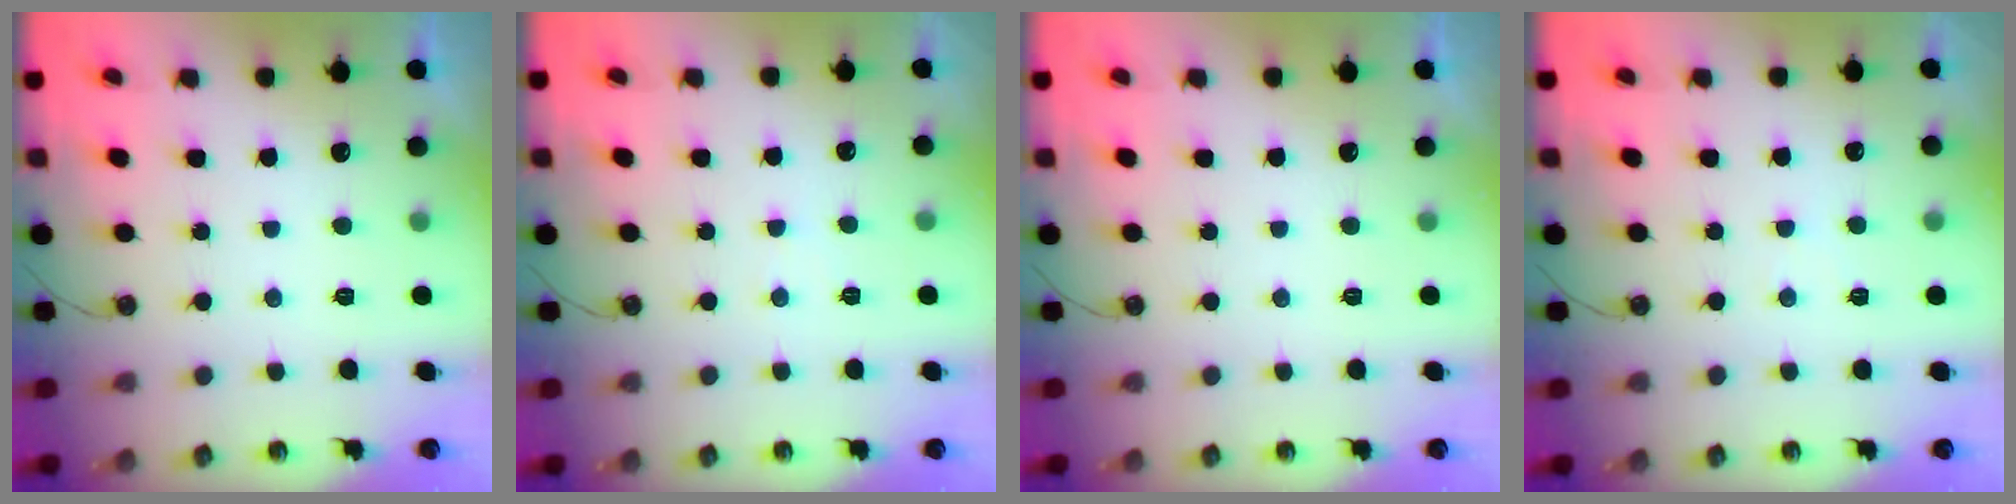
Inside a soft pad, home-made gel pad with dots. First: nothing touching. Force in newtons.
{"total": 2.9, "press": 2.9, "slide": 0.5}
{"total": 0.0}
{"total": 2.7, "press": 2.6, "slide": 0.5}